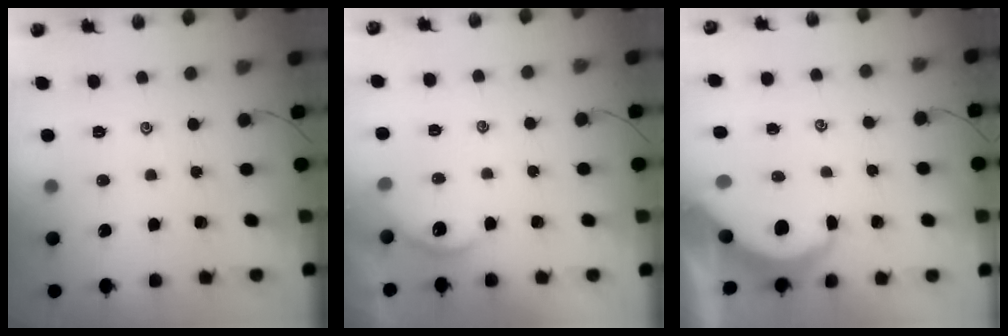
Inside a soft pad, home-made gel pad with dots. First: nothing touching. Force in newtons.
{"total": 3.8, "press": 3.8, "slide": 0.3}
{"total": 5.1, "press": 5.0, "slide": 0.5}